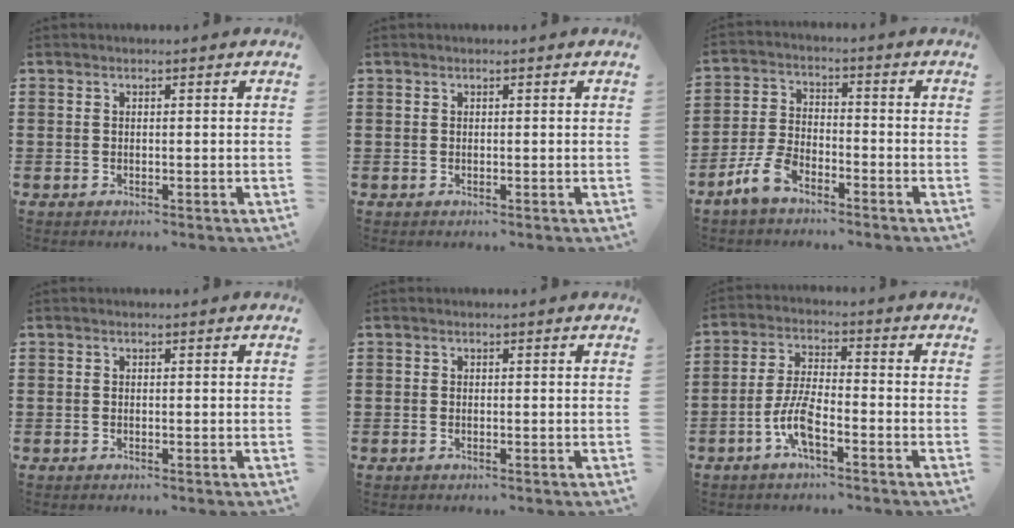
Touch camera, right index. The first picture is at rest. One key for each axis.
{"total": 0.0}
{"total": 5.5, "fx": -3.9, "fy": 2.3, "fz": 3.1, "tx": -0.087, "ty": 0.006, "tz": -0.084}
{"total": 0.0}
{"total": 0.0}
{"total": 6.5, "fx": -3.3, "fy": 1.7, "fz": 5.3, "tx": -0.129, "ty": -0.008, "tz": -0.068}